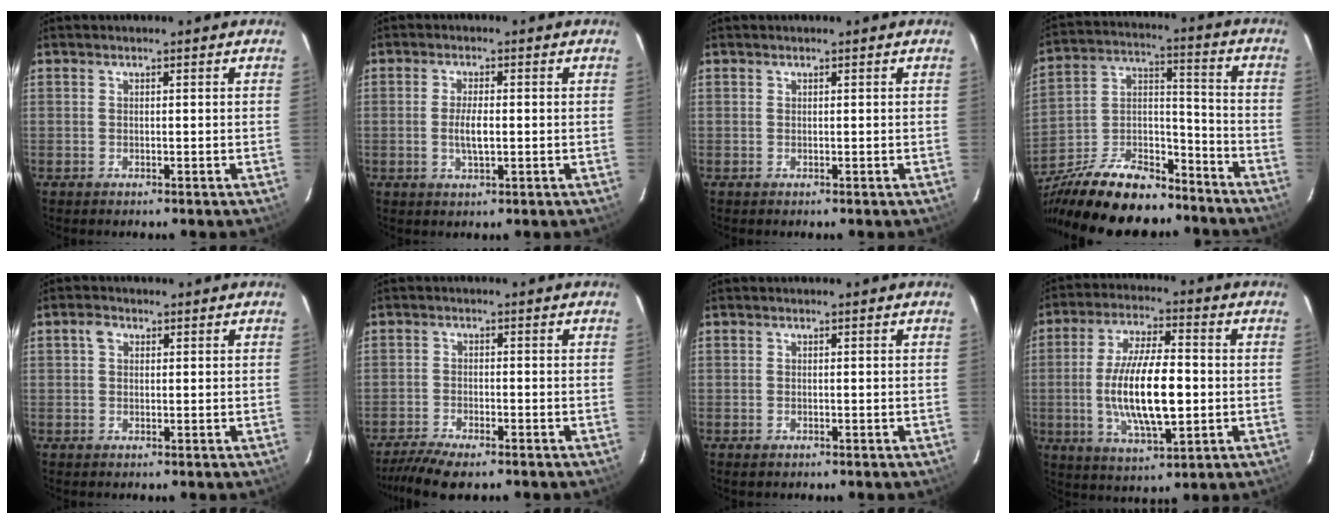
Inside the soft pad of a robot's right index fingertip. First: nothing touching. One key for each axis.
{"total": 3.6, "fx": -0.4, "fy": 1.0, "fz": 3.4, "tx": -0.065, "ty": -0.005, "tz": -0.005}
{"total": 0.0}
{"total": 23.2, "fx": -17.6, "fy": 9.8, "fz": 11.6, "tx": -0.241, "ty": 0.018, "tz": -0.282}
{"total": 2.0, "fx": 0.6, "fy": 1.6, "fz": 1.0, "tx": -0.018, "ty": 0.009, "tz": 0.008}
{"total": 7.5, "fx": -6.1, "fy": 1.6, "fz": 4.1, "tx": -0.106, "ty": -0.022, "tz": -0.110}
{"total": 0.6, "fx": -0.4, "fy": 0.5, "fz": 0.2, "tx": -0.004, "ty": -0.002, "tz": -0.008}
{"total": 15.0, "fx": -1.5, "fy": 5.0, "fz": 14.1, "tx": -0.269, "ty": -0.007, "tz": -0.022}